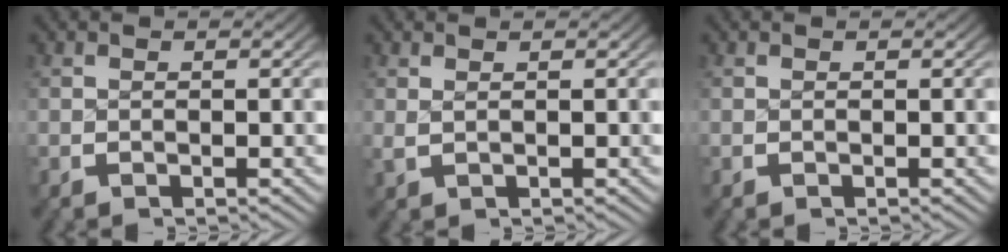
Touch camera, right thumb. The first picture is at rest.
{"total": 0.8, "force": [0.5, 0.2, 0.6], "torque": [-0.018, -0.002, 0.016]}
{"total": 0.0}